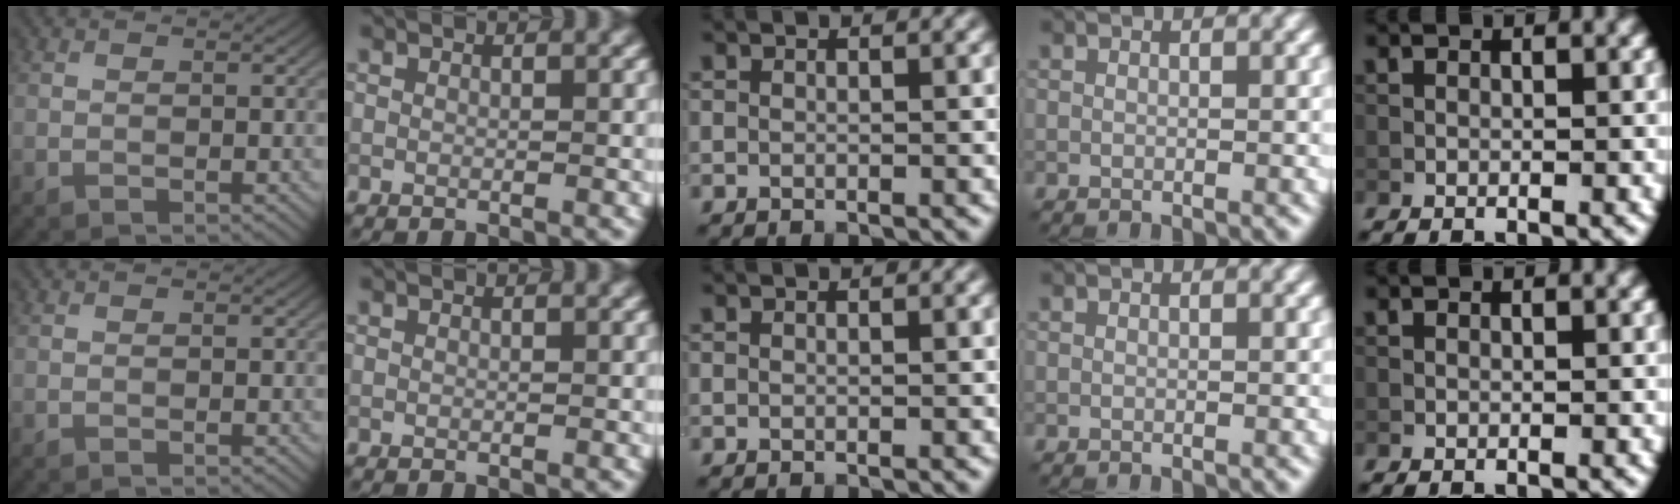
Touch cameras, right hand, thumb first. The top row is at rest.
{}